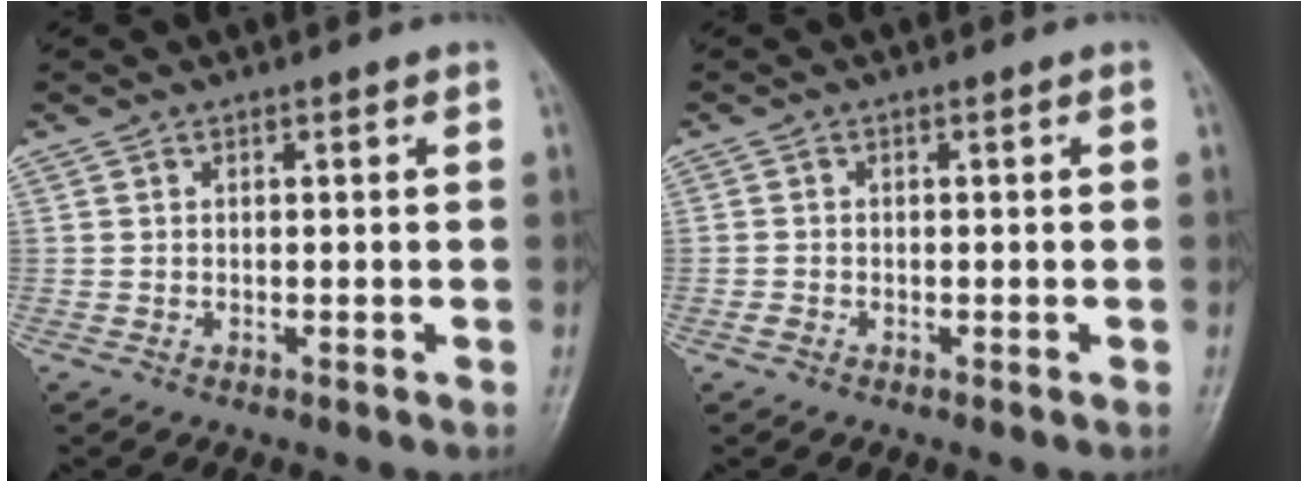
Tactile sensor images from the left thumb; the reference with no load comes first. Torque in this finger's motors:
{"motor_torque": [0.05, 0.02, -0.29, 0.09, 0.00]}